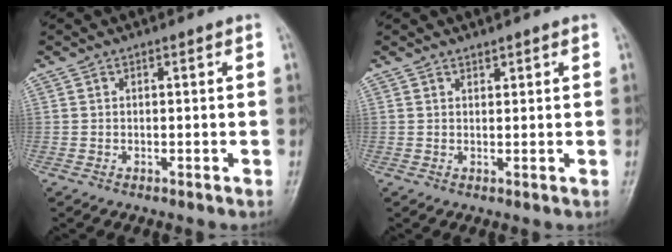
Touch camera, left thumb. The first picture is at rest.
{"total": 0.9, "force": [0.8, 0.3, 0.2], "torque": [0.003, -0.007, 0.012]}